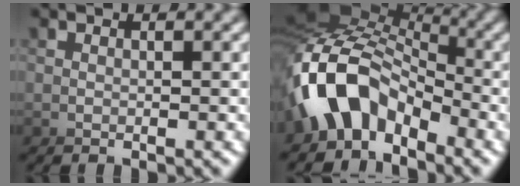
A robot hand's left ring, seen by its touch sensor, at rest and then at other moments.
{"total": 7.9, "force": [-2.3, 5.8, 4.8], "torque": [-0.120, -0.002, -0.050]}